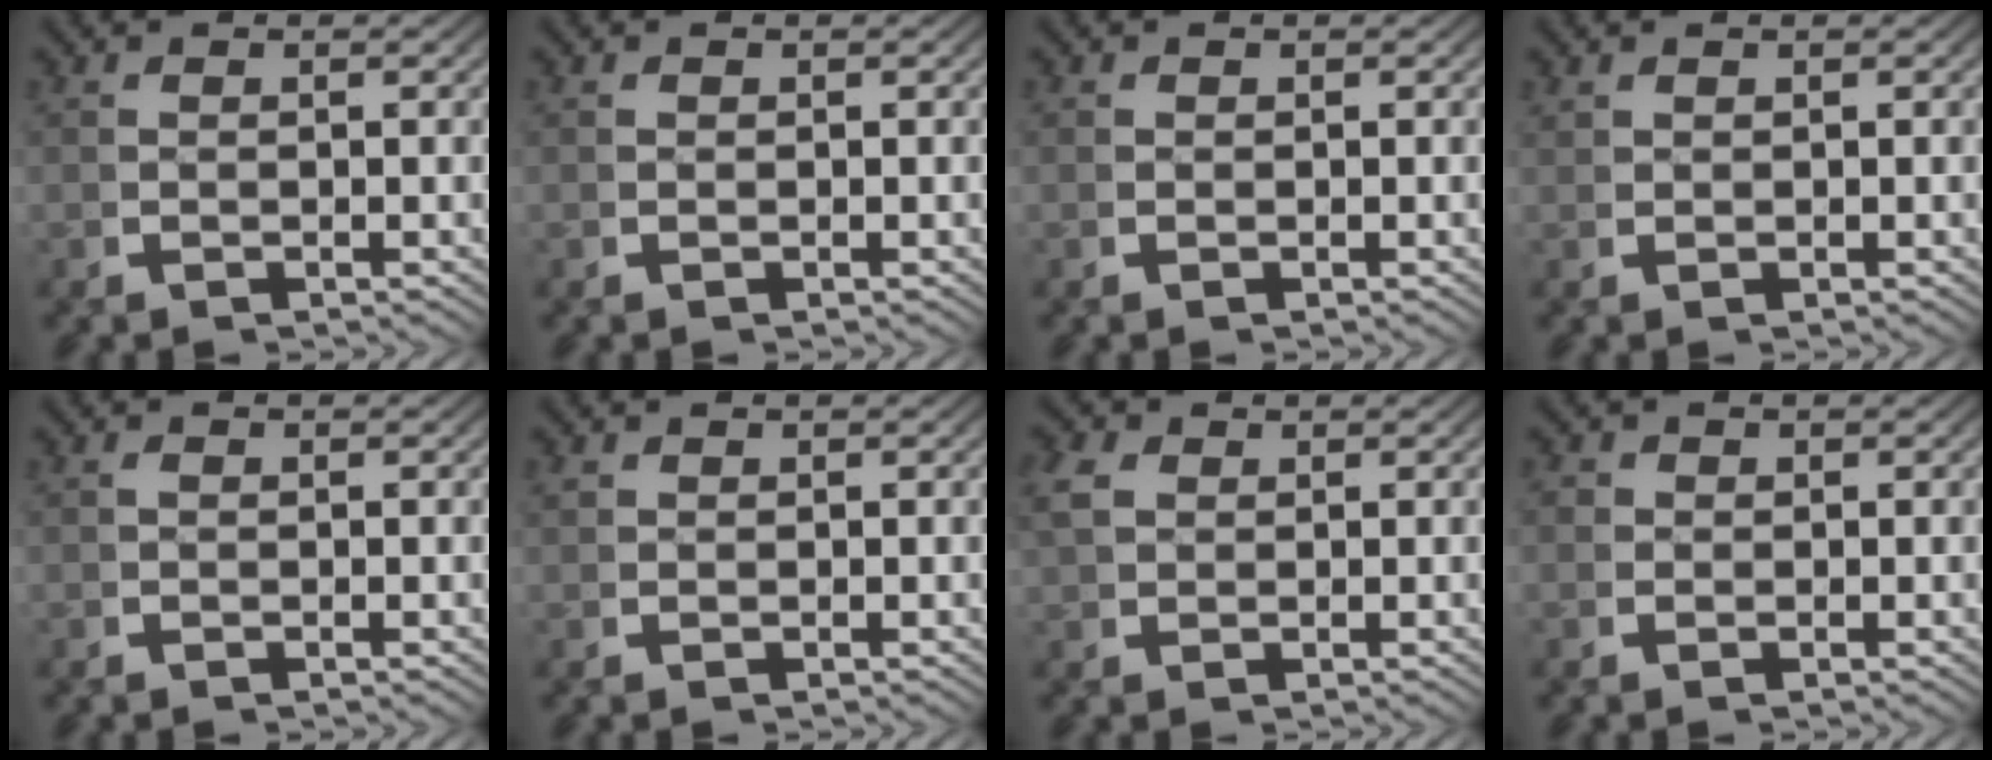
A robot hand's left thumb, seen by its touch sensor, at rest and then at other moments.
{"total": 0.0}
{"total": 0.0}
{"total": 0.8, "force": [0.8, 0.0, 0.0], "torque": [-0.002, 0.001, 0.019]}
{"total": 0.0}
{"total": 0.7, "force": [0.5, 0.5, 0.1], "torque": [-0.007, -0.005, 0.015]}
{"total": 2.2, "force": [1.2, 1.6, 1.0], "torque": [-0.028, 0.000, 0.028]}
{"total": 1.2, "force": [0.2, 1.2, 0.2], "torque": [-0.007, -0.007, 0.001]}